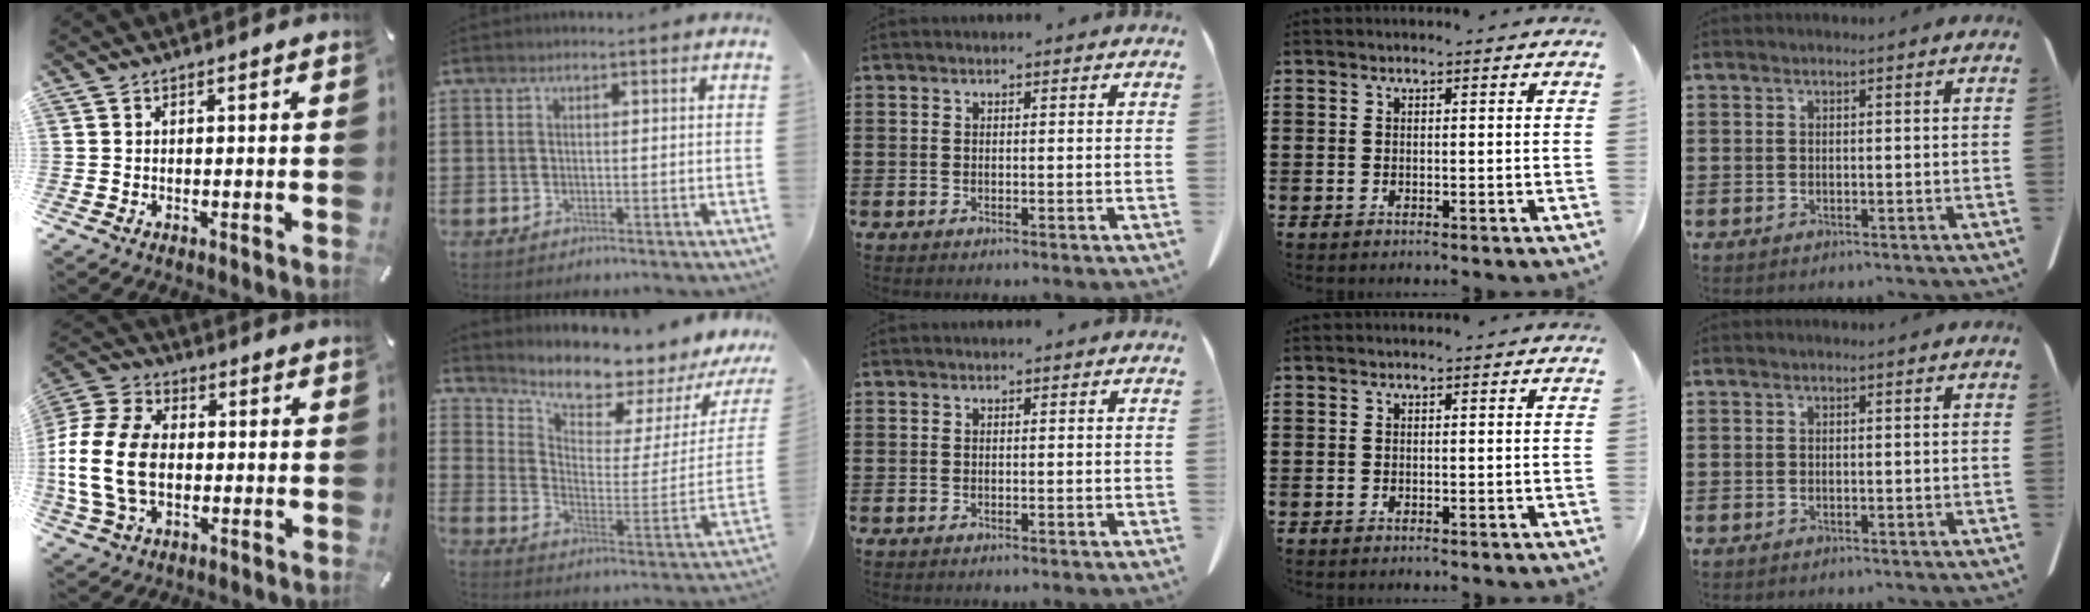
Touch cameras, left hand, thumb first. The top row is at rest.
{"thumb": {"total": 16.1, "force": [-2.0, 11.6, 11.0], "torque": [-0.242, 0.011, -0.039]}, "index": {"total": 4.6, "force": [4.5, 0.7, 0.5], "torque": [-0.029, -0.057, 0.068]}}